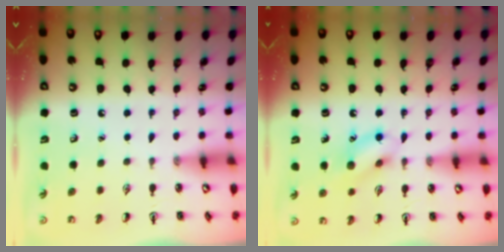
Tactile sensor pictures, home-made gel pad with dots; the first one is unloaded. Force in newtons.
{"total": 10.7, "press": 10.7, "slide": 1.0}